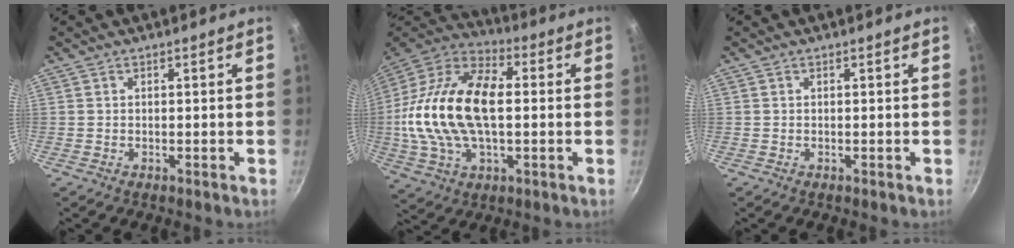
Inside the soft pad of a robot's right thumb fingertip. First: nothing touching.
{"total": 24.6, "force": [0.4, 14.1, 20.1], "torque": [-0.384, 0.034, -0.002]}
{"total": 0.0}